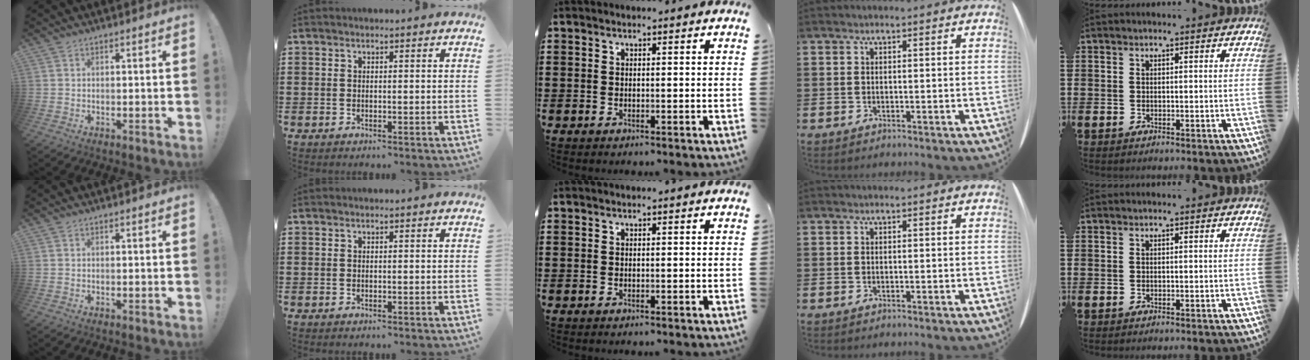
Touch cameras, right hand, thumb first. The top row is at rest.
{}